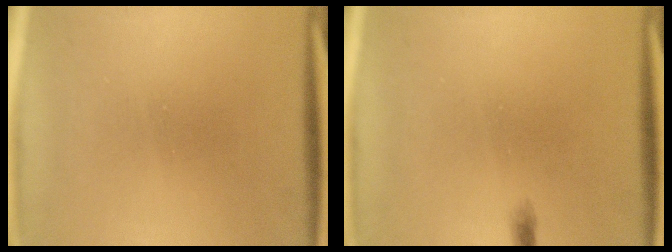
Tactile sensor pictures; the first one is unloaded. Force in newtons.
{"total": 0.6}